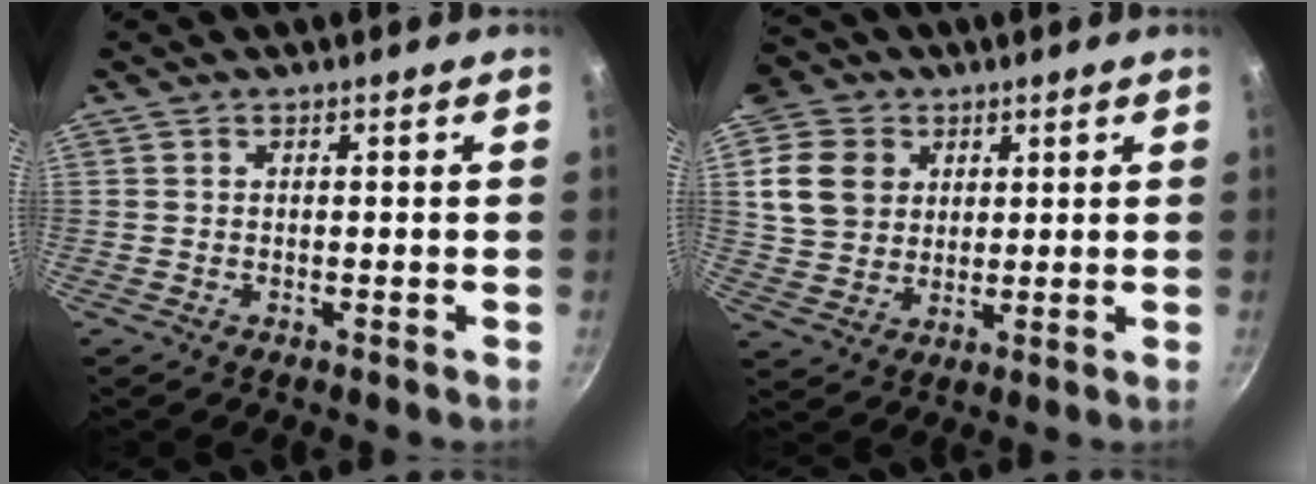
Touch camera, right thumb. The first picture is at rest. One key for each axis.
{"total": 11.6, "fx": 3.6, "fy": 9.7, "fz": 5.2, "tx": -0.068, "ty": -0.004, "tz": 0.068}